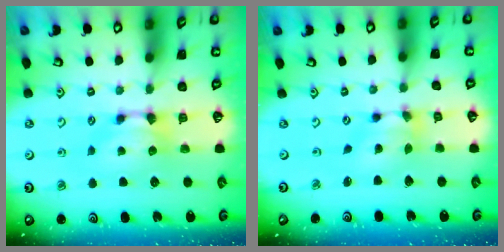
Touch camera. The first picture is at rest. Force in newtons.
{"total": 4.2, "press": 3.9, "slide": 1.7}